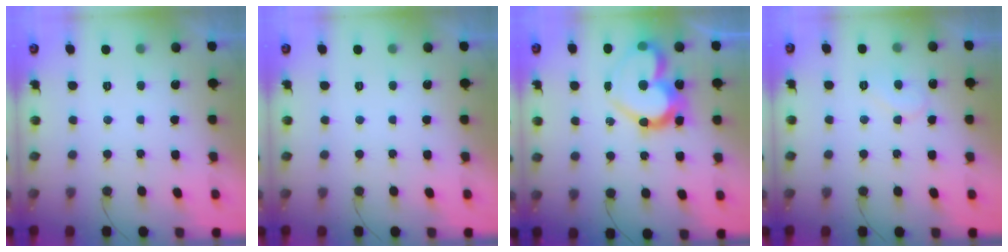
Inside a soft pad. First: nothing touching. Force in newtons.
{"total": 0.0}
{"total": 20.7, "press": 20.6, "slide": 2.2}
{"total": 6.1, "press": 6.1, "slide": 0.5}